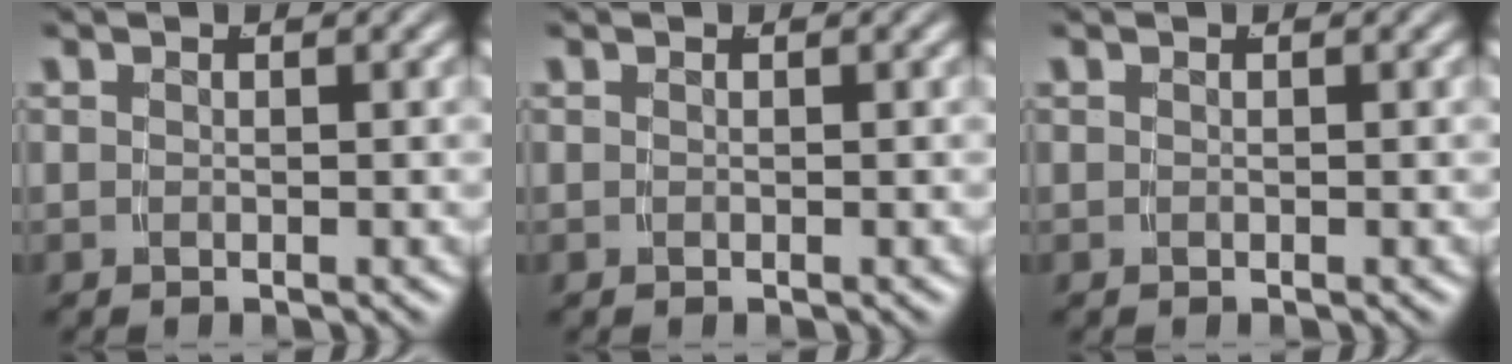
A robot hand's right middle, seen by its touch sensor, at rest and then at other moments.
{"total": 0.0}
{"total": 0.0}